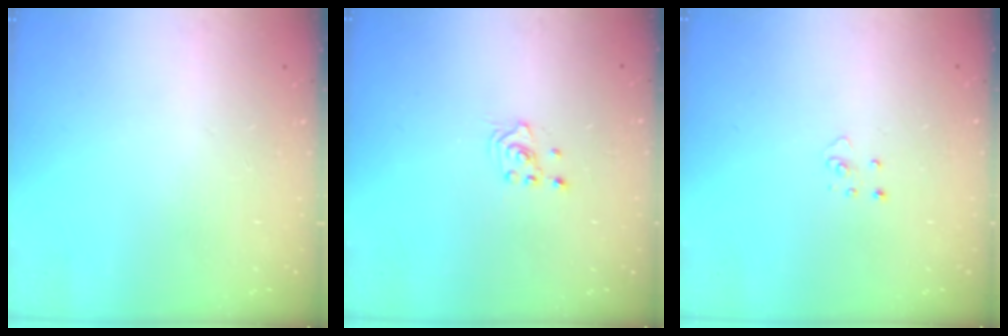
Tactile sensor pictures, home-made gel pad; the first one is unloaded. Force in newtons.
{"total": 1.6, "press": 1.5, "slide": 0.2}
{"total": 3.4, "press": 3.4, "slide": 0.1}